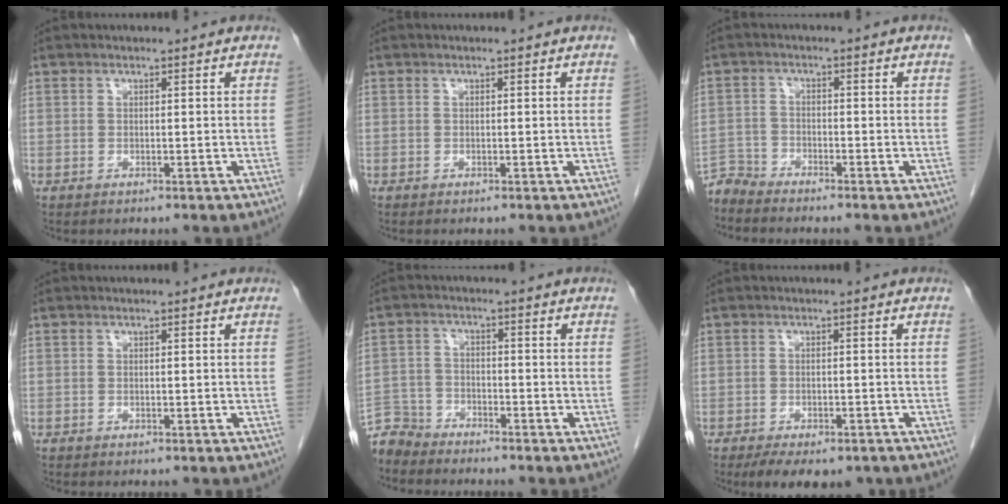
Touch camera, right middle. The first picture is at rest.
{"total": 0.0}
{"total": 3.6, "force": [-3.5, -0.2, -0.7], "torque": [0.019, -0.013, -0.070]}
{"total": 0.0}
{"total": 5.2, "force": [-5.1, 1.1, -0.6], "torque": [0.013, -0.005, -0.102]}
{"total": 8.4, "force": [-6.2, 3.4, 4.5], "torque": [-0.060, -0.006, -0.086]}